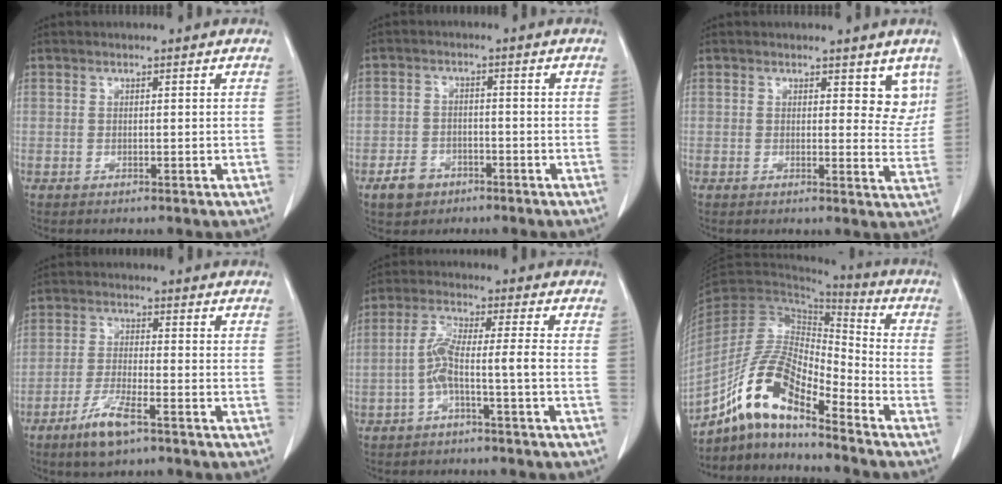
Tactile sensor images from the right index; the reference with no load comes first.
{"total": 4.5, "force": [-2.7, 3.3, 1.4], "torque": [-0.026, 0.008, -0.041]}
{"total": 4.8, "force": [3.1, 2.5, 2.5], "torque": [-0.004, -0.015, 0.029]}
{"total": 6.4, "force": [-4.2, 1.1, 4.7], "torque": [-0.100, -0.009, -0.078]}
{"total": 5.6, "force": [-2.0, -0.4, 5.2], "torque": [-0.105, 0.021, -0.037]}
{"total": 13.2, "force": [-9.2, 3.3, 8.8], "torque": [-0.179, 0.017, -0.170]}